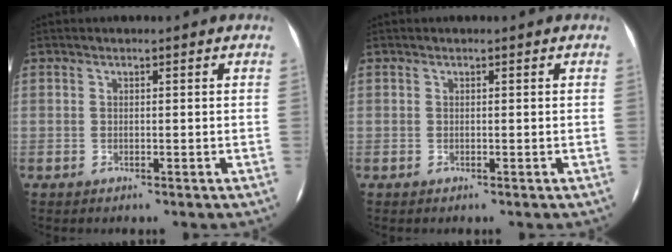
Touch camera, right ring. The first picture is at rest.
{"total": 0.0}